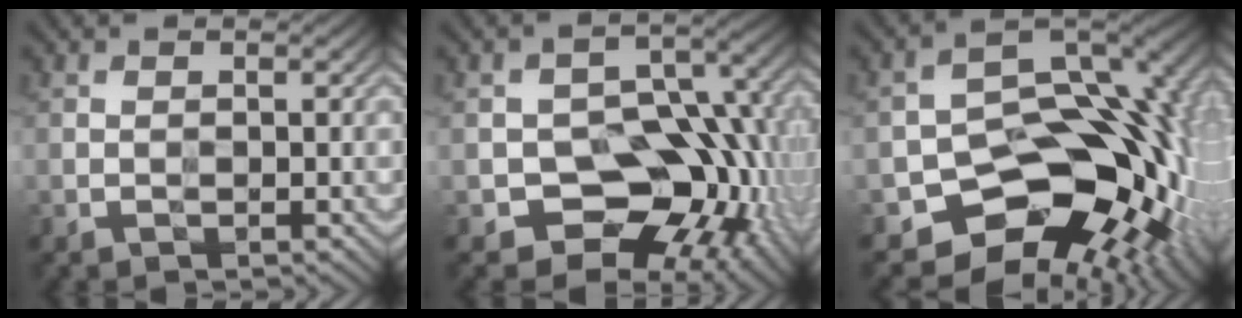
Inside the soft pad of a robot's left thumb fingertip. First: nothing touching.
{"total": 12.7, "force": [-3.9, 9.0, 8.1], "torque": [-0.105, -0.021, -0.068]}
{"total": 14.9, "force": [-4.3, 10.5, 9.7], "torque": [-0.109, -0.026, -0.073]}